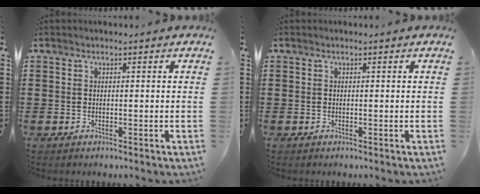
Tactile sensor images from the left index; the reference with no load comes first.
{"total": 0.0}